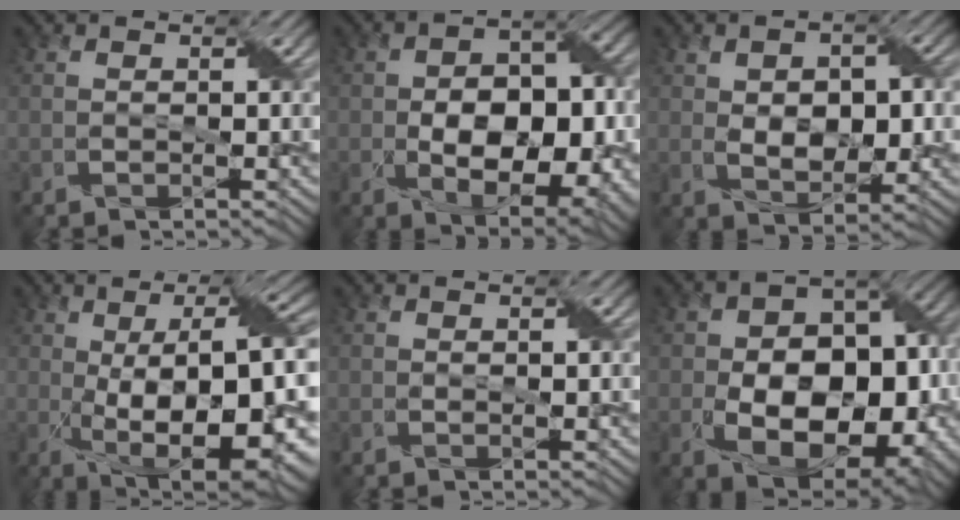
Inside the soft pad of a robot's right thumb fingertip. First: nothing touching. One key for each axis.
{"total": 12.3, "fx": -2.2, "fy": 7.3, "fz": 9.6, "tx": -0.150, "ty": -0.017, "tz": -0.024}
{"total": 6.8, "fx": 0.2, "fy": 4.2, "fz": 5.4, "tx": -0.092, "ty": -0.002, "tz": 0.006}
{"total": 16.6, "fx": -2.3, "fy": 6.0, "fz": 15.4, "tx": -0.234, "ty": -0.005, "tz": -0.020}
{"total": 0.8, "fx": 0.3, "fy": 0.3, "fz": 0.7, "tx": -0.013, "ty": -0.001, "tz": 0.008}
{"total": 14.8, "fx": -3.4, "fy": 9.8, "fz": 10.5, "tx": -0.159, "ty": -0.029, "tz": -0.053}